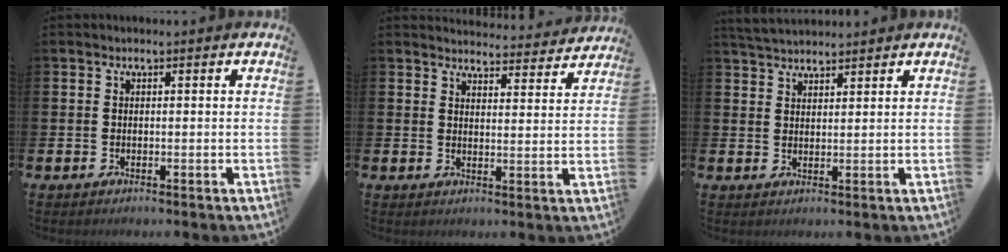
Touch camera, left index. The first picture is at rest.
{"total": 4.1, "force": [4.0, 0.5, 0.1], "torque": [0.001, -0.034, 0.068]}
{"total": 3.5, "force": [3.4, 0.5, 0.3], "torque": [-0.010, -0.014, 0.063]}